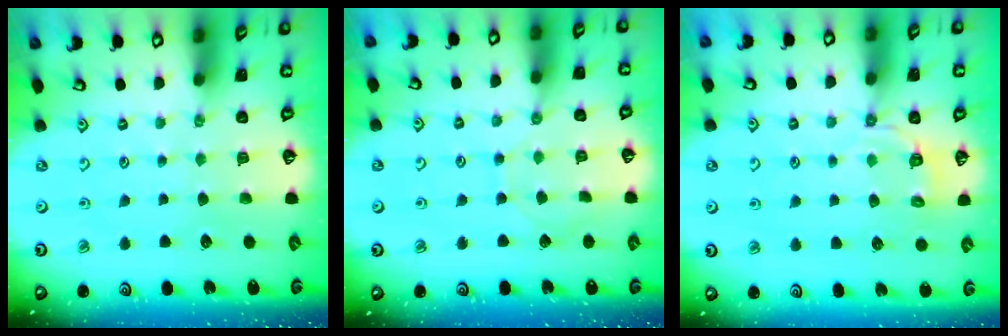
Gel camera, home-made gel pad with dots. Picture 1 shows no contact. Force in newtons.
{"total": 6.6, "press": 6.5, "slide": 0.7}
{"total": 4.4, "press": 4.0, "slide": 1.9}